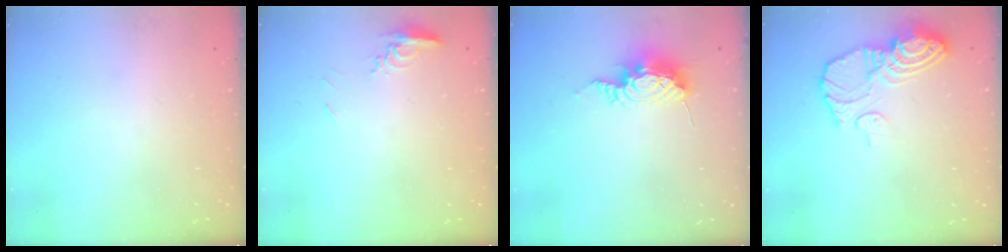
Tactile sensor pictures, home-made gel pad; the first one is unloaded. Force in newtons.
{"total": 8.3, "press": 8.1, "slide": 1.9}
{"total": 9.1, "press": 9.1, "slide": 1.0}
{"total": 11.8, "press": 11.7, "slide": 1.1}